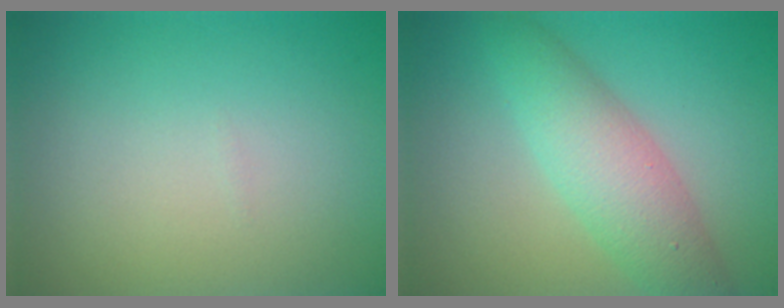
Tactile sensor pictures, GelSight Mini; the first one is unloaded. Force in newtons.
{"total": 5.3, "press": 5.3, "slide": 0.0}